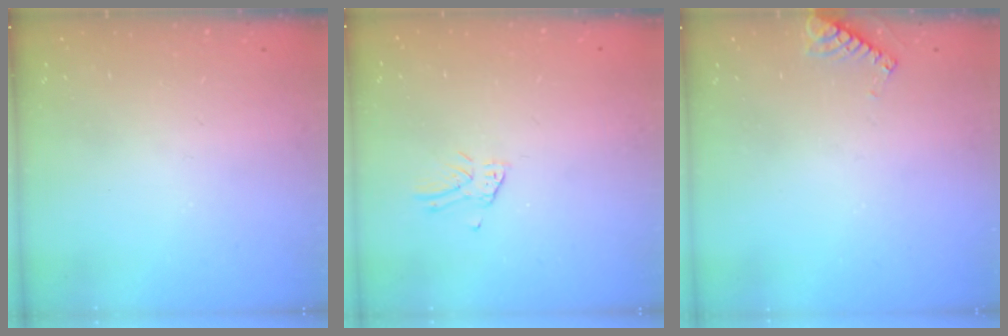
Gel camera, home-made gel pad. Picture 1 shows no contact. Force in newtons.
{"total": 2.8, "press": 2.8, "slide": 0.1}
{"total": 5.4, "press": 5.3, "slide": 0.6}